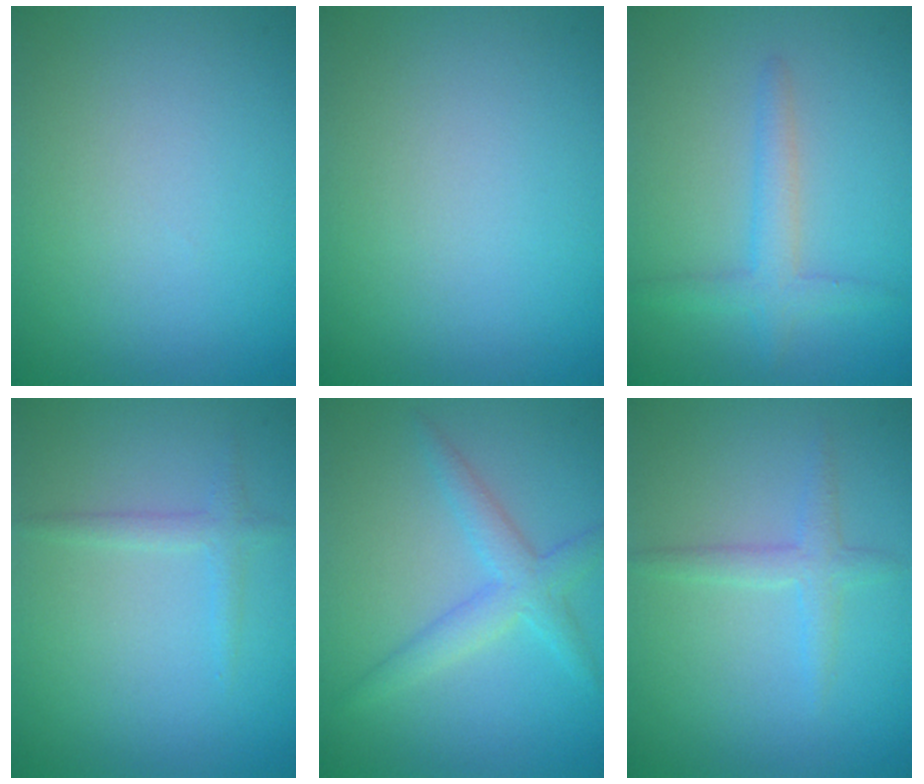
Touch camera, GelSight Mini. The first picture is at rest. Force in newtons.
{"total": 0.0}
{"total": 2.4, "press": 2.4, "slide": 0.2}
{"total": 1.3, "press": 1.3, "slide": 0.1}
{"total": 3.0, "press": 3.0, "slide": 0.1}
{"total": 1.9, "press": 1.9, "slide": 0.2}